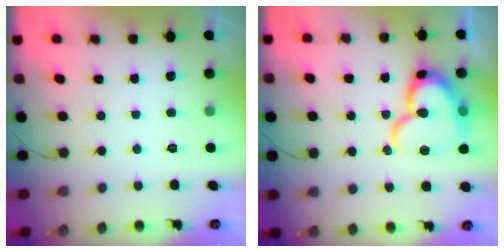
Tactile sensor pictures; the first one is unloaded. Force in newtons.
{"total": 18.0, "press": 17.9, "slide": 2.0}